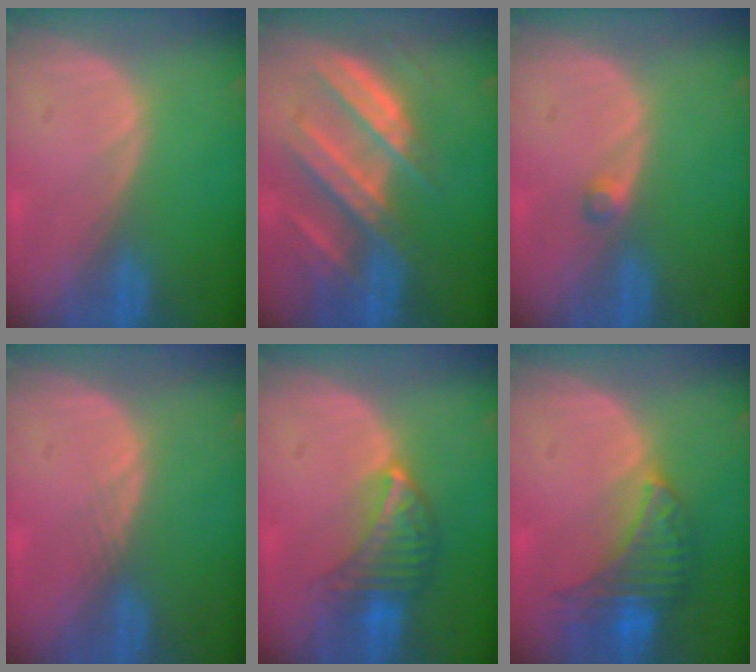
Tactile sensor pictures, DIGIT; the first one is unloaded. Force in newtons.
{"total": 9.6, "press": 8.5, "slide": 4.4}
{"total": 1.5, "press": 1.2, "slide": 0.8}
{"total": 1.0, "press": 0.8, "slide": 0.5}
{"total": 6.7, "press": 6.1, "slide": 2.8}
{"total": 7.4, "press": 7.1, "slide": 2.1}